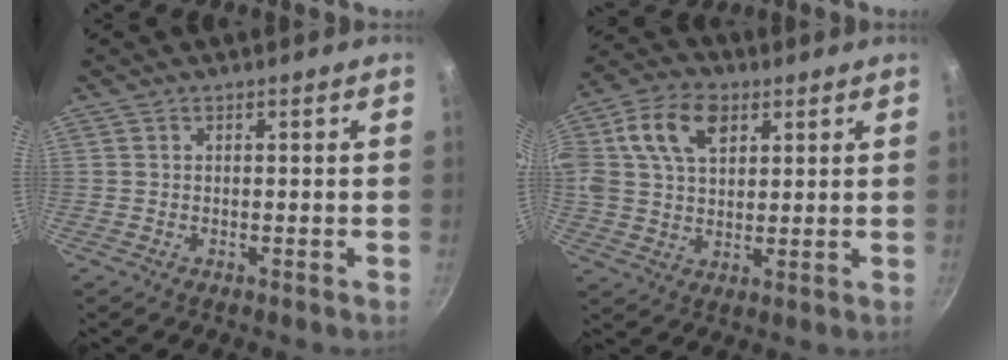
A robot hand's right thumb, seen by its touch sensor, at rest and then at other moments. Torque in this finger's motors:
{"motor_torque": [2.01, 2.20, 1.99, 0.42, 0.73]}